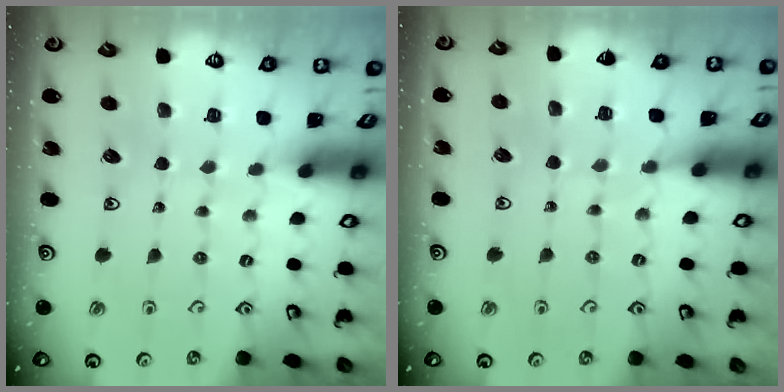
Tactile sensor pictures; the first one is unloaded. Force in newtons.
{"total": 6.1, "press": 6.1, "slide": 0.8}